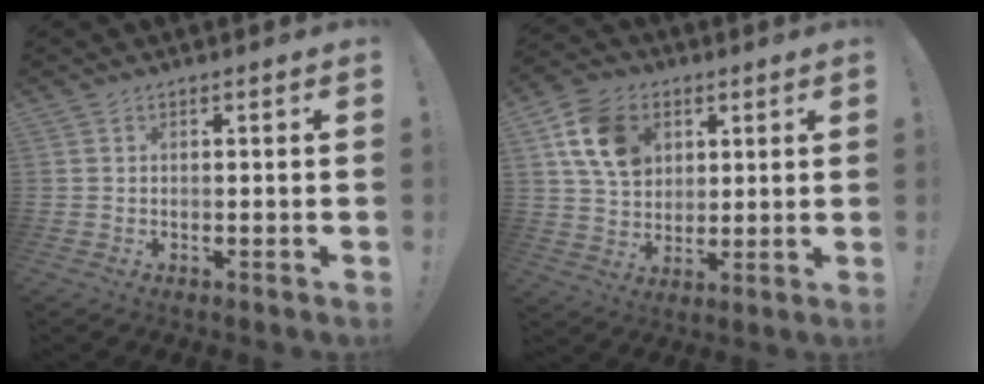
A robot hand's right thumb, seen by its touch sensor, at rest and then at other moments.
{"total": 14.7, "force": [5.4, 11.3, 7.7], "torque": [-0.117, -0.005, 0.111]}